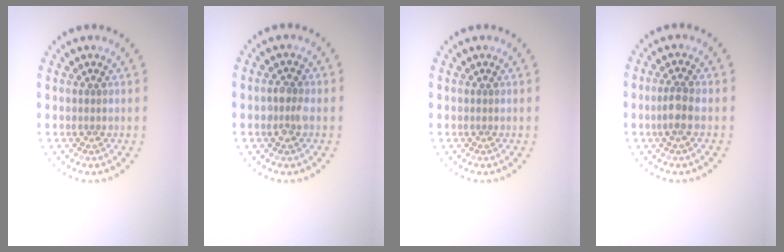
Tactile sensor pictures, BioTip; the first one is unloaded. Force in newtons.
{"total": 1.4, "press": 1.4, "slide": 0.1}
{"total": 0.0}
{"total": 2.0, "press": 1.9, "slide": 0.7}